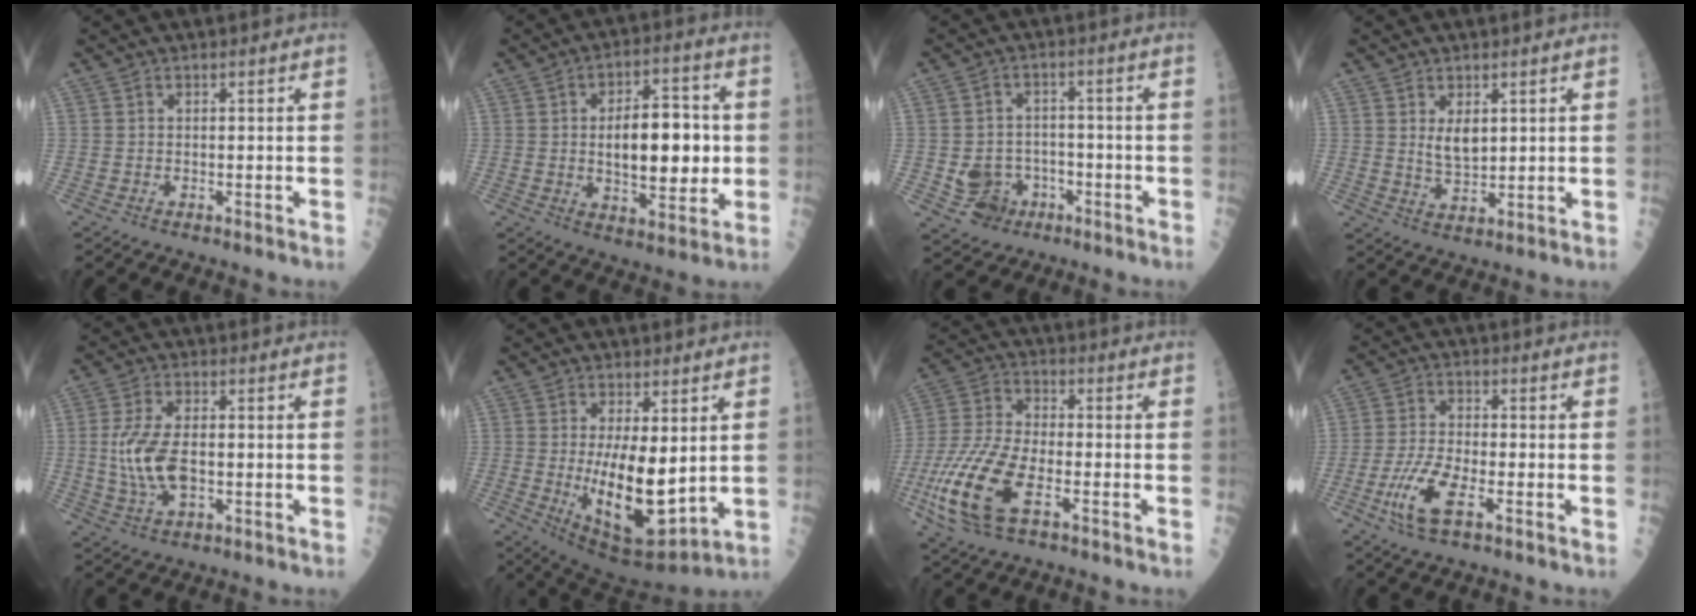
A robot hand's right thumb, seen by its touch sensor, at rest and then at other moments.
{"total": 14.7, "force": [0.3, 7.0, 12.9], "torque": [-0.154, 0.006, 0.006]}
{"total": 6.9, "force": [-2.5, 5.9, 2.5], "torque": [-0.009, 0.022, -0.034]}
{"total": 4.3, "force": [1.5, 2.3, 3.3], "torque": [-0.046, -0.017, 0.034]}
{"total": 9.7, "force": [-0.5, 4.8, 8.4], "torque": [-0.173, 0.000, -0.006]}
{"total": 14.7, "force": [0.2, 5.9, 13.5], "torque": [-0.215, -0.033, 0.025]}
{"total": 17.0, "force": [-6.3, 7.3, 14.0], "torque": [-0.318, 0.009, -0.118]}
{"total": 8.5, "force": [-3.6, 2.6, 7.3], "torque": [-0.167, 0.009, -0.070]}